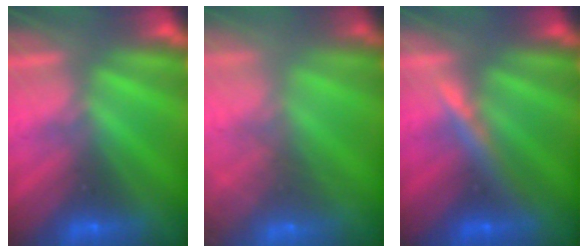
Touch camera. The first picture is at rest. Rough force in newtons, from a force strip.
{"total": 5.7}
{"total": 3.2}